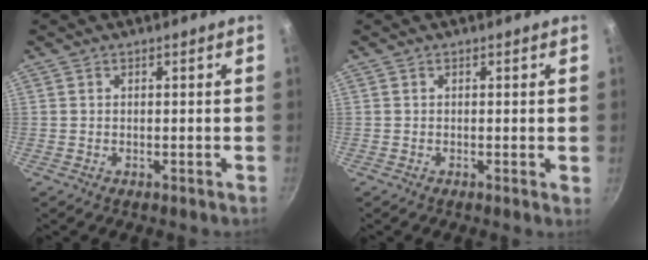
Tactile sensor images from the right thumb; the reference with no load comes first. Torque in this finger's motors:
{"motor_torque": [-0.26, -0.13, -0.43, -0.02, 0.04]}